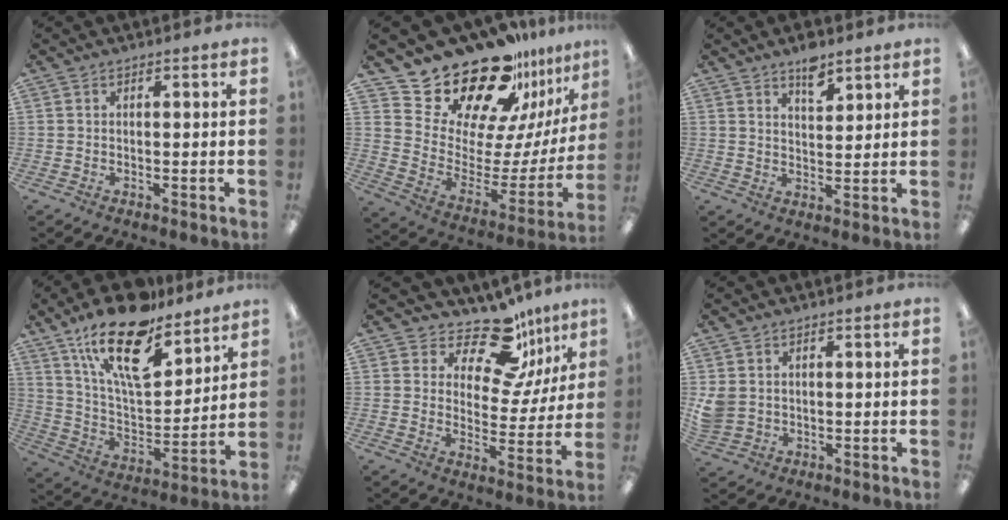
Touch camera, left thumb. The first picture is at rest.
{"total": 25.0, "force": [21.1, 9.7, 9.1], "torque": [-0.150, -0.159, 0.381]}
{"total": 6.3, "force": [4.8, 2.8, 3.0], "torque": [-0.030, -0.030, 0.080]}
{"total": 21.4, "force": [14.6, 8.8, 13.0], "torque": [-0.224, -0.083, 0.256]}
{"total": 15.2, "force": [11.8, 6.4, 7.1], "torque": [-0.123, -0.076, 0.208]}
{"total": 4.3, "force": [1.1, 3.9, 1.5], "torque": [-0.024, 0.004, 0.025]}